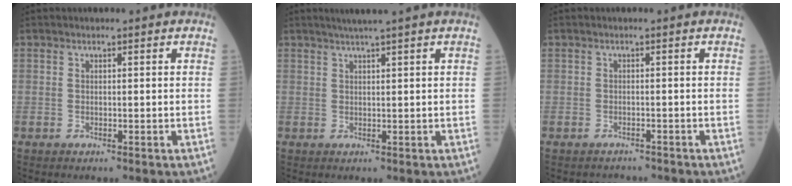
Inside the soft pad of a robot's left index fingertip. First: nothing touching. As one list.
[{"total": 2.9, "force": [2.3, -1.0, 1.5], "torque": [-0.021, 0.006, 0.042]}, {"total": 1.9, "force": [-1.7, 0.5, -0.7], "torque": [0.011, -0.005, -0.027]}]